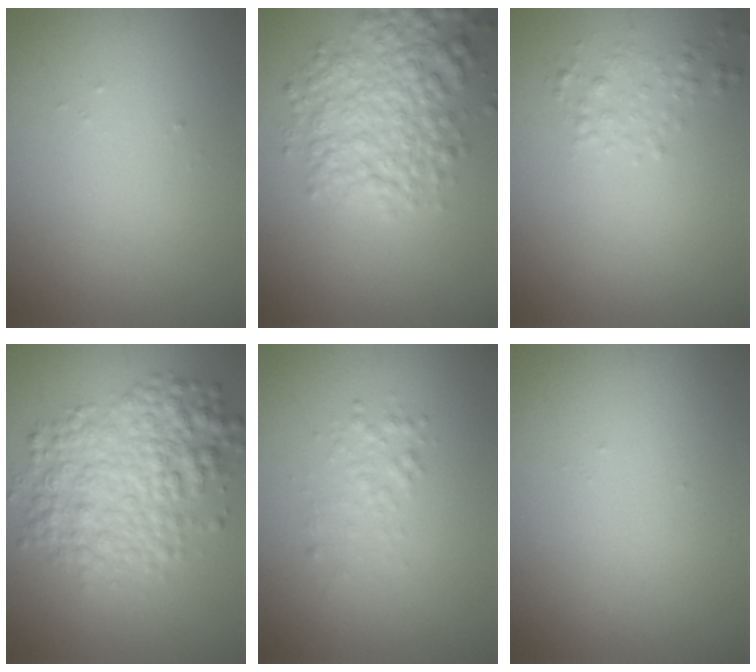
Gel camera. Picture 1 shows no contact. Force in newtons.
{"total": 5.4, "press": 5.4, "slide": 0.2}
{"total": 1.4, "press": 1.4, "slide": 0.0}
{"total": 6.1, "press": 6.1, "slide": 0.1}
{"total": 1.4, "press": 1.4, "slide": 0.1}
{"total": 0.0}